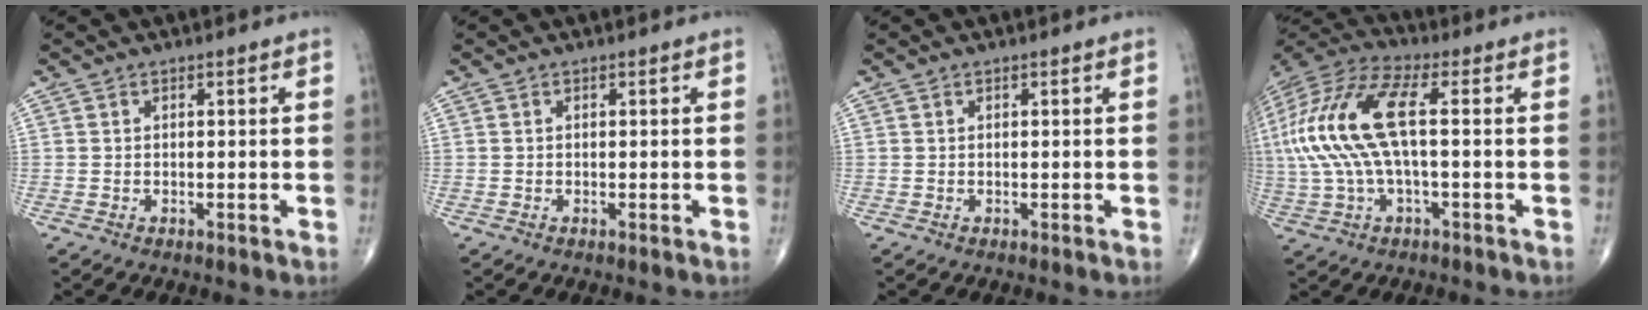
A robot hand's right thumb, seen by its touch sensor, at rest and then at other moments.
{"total": 0.0}
{"total": 0.0}
{"total": 18.2, "force": [1.1, 6.6, 16.9], "torque": [-0.386, 0.036, 0.016]}